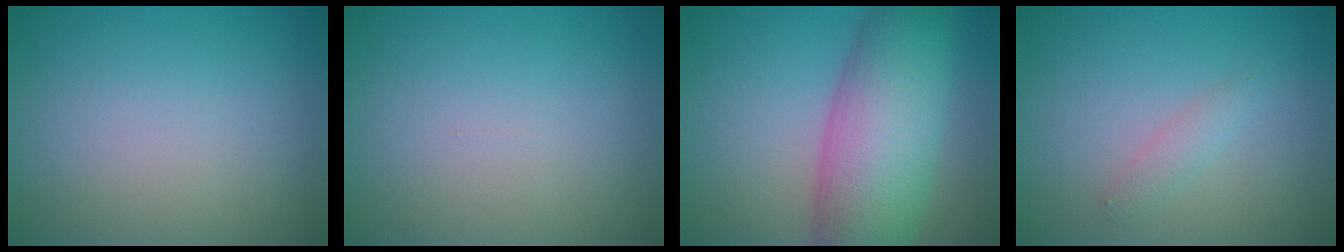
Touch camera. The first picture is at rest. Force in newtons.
{"total": 0.0}
{"total": 10.9, "press": 10.9, "slide": 0.4}
{"total": 1.3, "press": 1.3, "slide": 0.0}